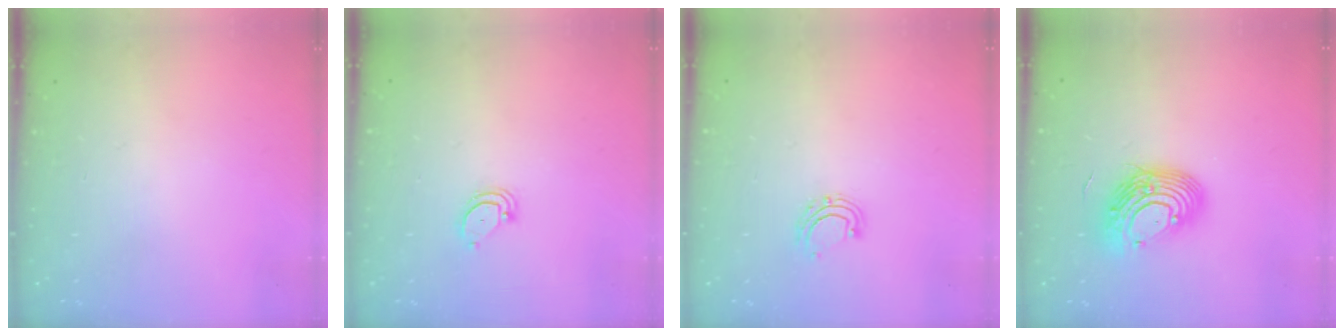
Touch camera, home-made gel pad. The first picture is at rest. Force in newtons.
{"total": 2.9, "press": 2.9, "slide": 0.2}
{"total": 5.5, "press": 5.4, "slide": 1.1}
{"total": 12.4, "press": 12.3, "slide": 1.8}